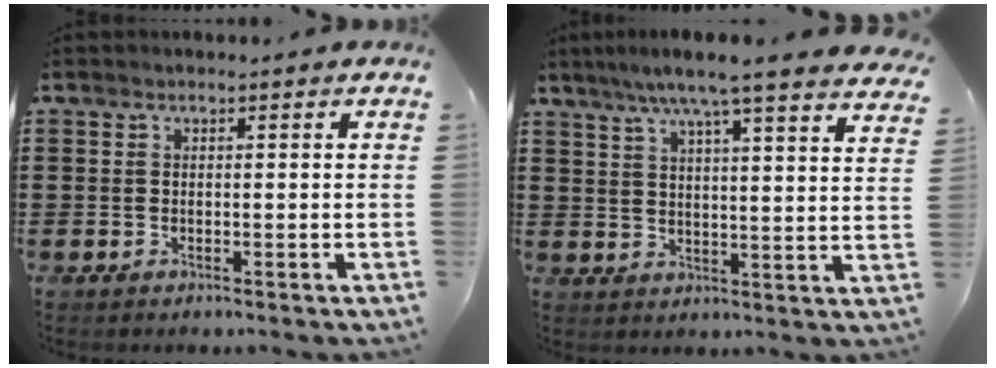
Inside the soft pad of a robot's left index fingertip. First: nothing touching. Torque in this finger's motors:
{"motor_torque": [2.14, 0.00, 0.68, 0.21]}